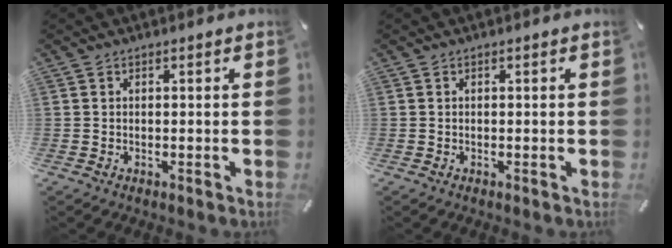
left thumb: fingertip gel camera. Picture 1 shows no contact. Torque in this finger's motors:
{"motor_torque": [-0.31, -0.12, -0.01, 0.00, 0.00]}